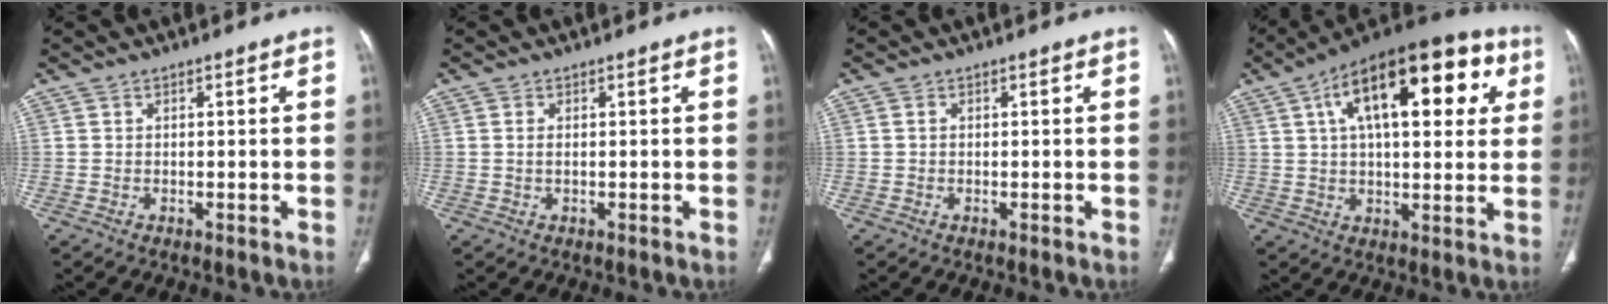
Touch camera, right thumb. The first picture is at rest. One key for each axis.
{"total": 1.0, "fx": 0.1, "fy": 0.4, "fz": 0.9, "tx": -0.023, "ty": 0.000, "tz": 0.003}
{"total": 0.5, "fx": 0.0, "fy": 0.4, "fz": 0.3, "tx": -0.006, "ty": 0.001, "tz": -0.001}
{"total": 23.9, "fx": 8.0, "fy": 10.7, "fz": 19.9, "tx": -0.275, "ty": 0.022, "tz": 0.113}